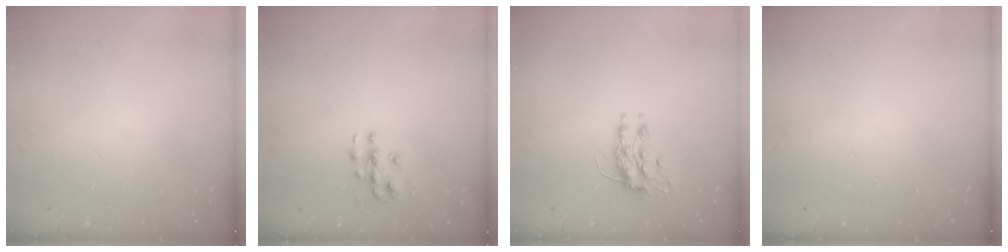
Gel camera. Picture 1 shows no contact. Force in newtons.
{"total": 6.1, "press": 6.1, "slide": 0.4}
{"total": 8.1, "press": 8.1, "slide": 0.7}
{"total": 0.0}